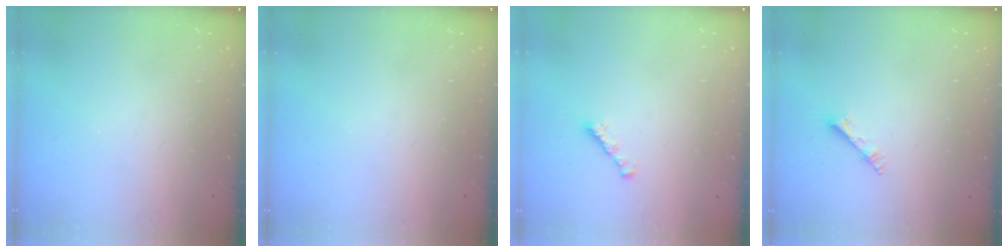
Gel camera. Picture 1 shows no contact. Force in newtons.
{"total": 0.0}
{"total": 1.7, "press": 1.6, "slide": 0.5}
{"total": 2.7, "press": 2.7, "slide": 0.3}